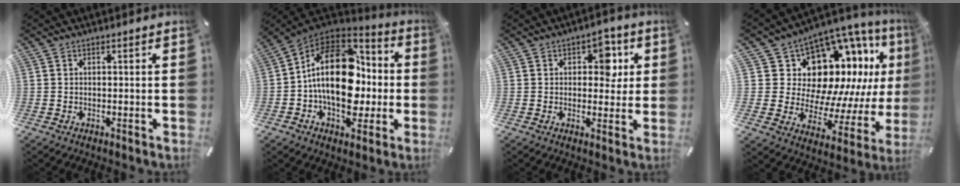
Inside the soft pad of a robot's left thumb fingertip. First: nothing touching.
{"total": 22.4, "force": [0.5, 15.0, 16.5], "torque": [-0.291, 0.005, 0.017]}
{"total": 6.9, "force": [2.2, 4.8, 4.4], "torque": [-0.042, -0.005, 0.027]}
{"total": 16.2, "force": [7.2, 11.7, 8.6], "torque": [-0.155, -0.085, 0.142]}